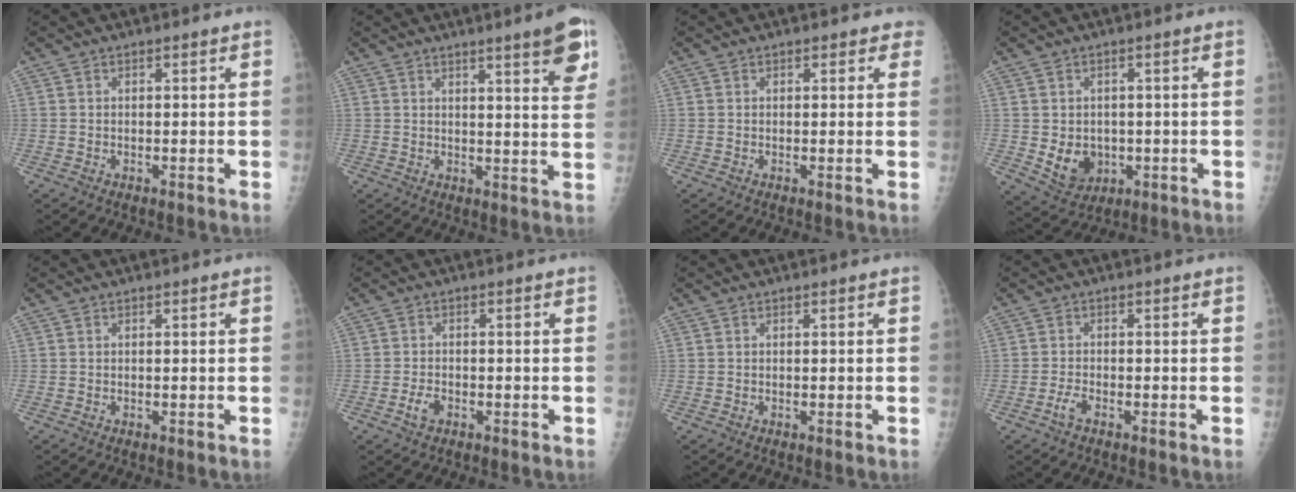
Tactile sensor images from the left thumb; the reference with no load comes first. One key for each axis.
{"total": 8.8, "fx": 5.1, "fy": 1.0, "fz": 7.0, "tx": -0.079, "ty": -0.026, "tz": 0.065}
{"total": 2.4, "fx": 1.8, "fy": 1.4, "fz": 0.8, "tx": 0.021, "ty": -0.002, "tz": 0.010}
{"total": 6.6, "fx": -0.8, "fy": 5.5, "fz": 3.6, "tx": -0.038, "ty": -0.004, "tz": 0.006}
{"total": 0.0}
{"total": 2.3, "fx": -1.2, "fy": 1.4, "fz": 1.4, "tx": -0.030, "ty": 0.006, "tz": -0.022}
{"total": 0.0}
{"total": 1.9, "fx": -1.2, "fy": 0.7, "fz": 1.2, "tx": -0.032, "ty": 0.005, "tz": -0.026}